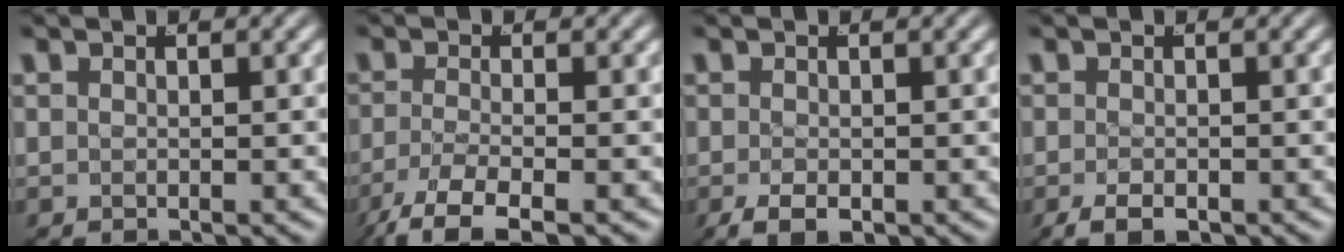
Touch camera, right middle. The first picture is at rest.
{"total": 6.3, "force": [-4.6, 1.9, 3.8], "torque": [-0.083, -0.036, -0.052]}
{"total": 2.5, "force": [-1.5, 1.0, 1.8], "torque": [-0.038, -0.018, -0.012]}
{"total": 2.2, "force": [-1.6, 0.7, 1.3], "torque": [-0.028, -0.014, -0.016]}